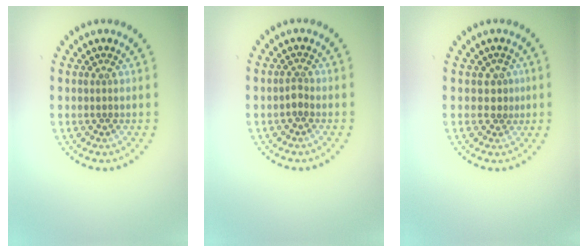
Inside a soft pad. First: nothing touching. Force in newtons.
{"total": 0.9, "press": 0.6, "slide": 0.7}
{"total": 1.4, "press": 1.0, "slide": 1.0}